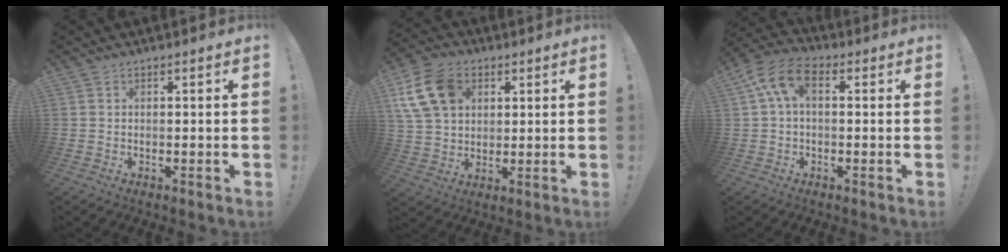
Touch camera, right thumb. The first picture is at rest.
{"total": 14.8, "force": [5.8, 10.9, 8.3], "torque": [-0.158, -0.018, 0.115]}
{"total": 9.1, "force": [2.4, 5.5, 6.9], "torque": [-0.139, 0.003, 0.049]}